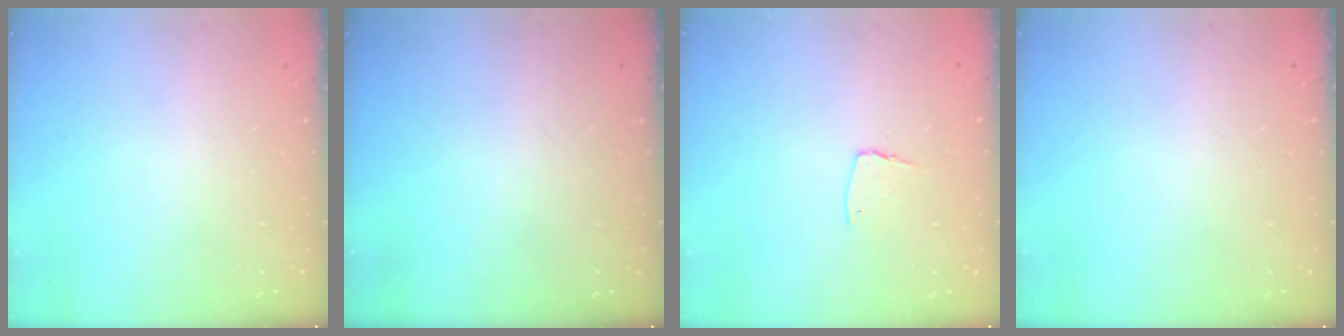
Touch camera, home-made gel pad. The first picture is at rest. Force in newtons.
{"total": 0.0}
{"total": 5.4, "press": 5.3, "slide": 0.5}
{"total": 0.0}